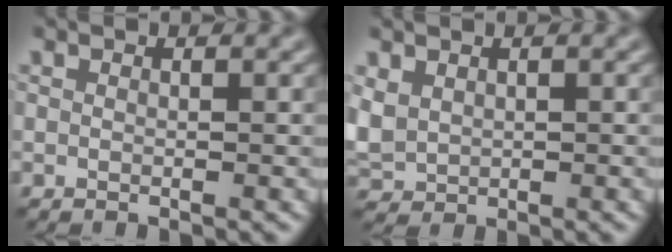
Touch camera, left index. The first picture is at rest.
{"total": 2.4, "force": [0.7, 2.0, 1.2], "torque": [-0.040, -0.002, 0.018]}